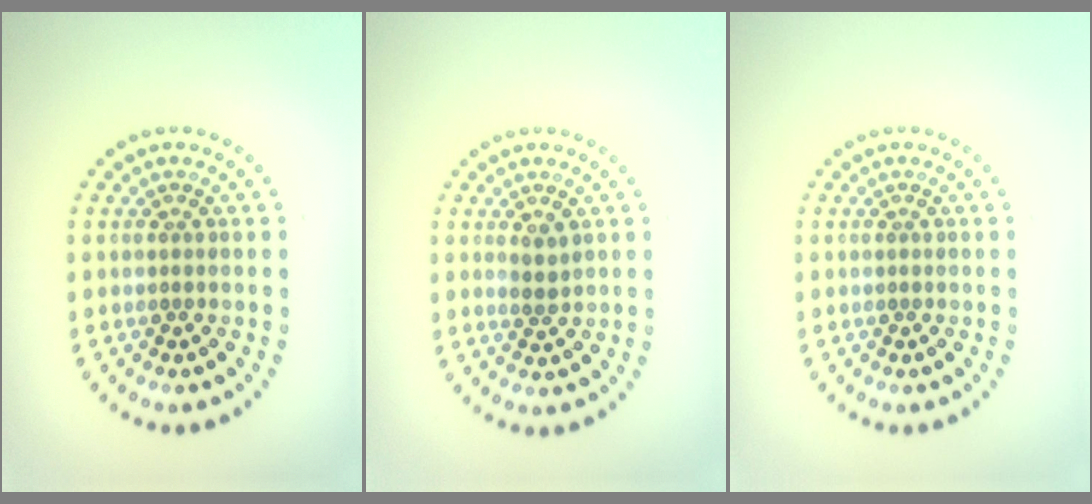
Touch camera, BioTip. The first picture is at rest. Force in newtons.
{"total": 1.0, "press": 0.8, "slide": 0.7}
{"total": 0.0}